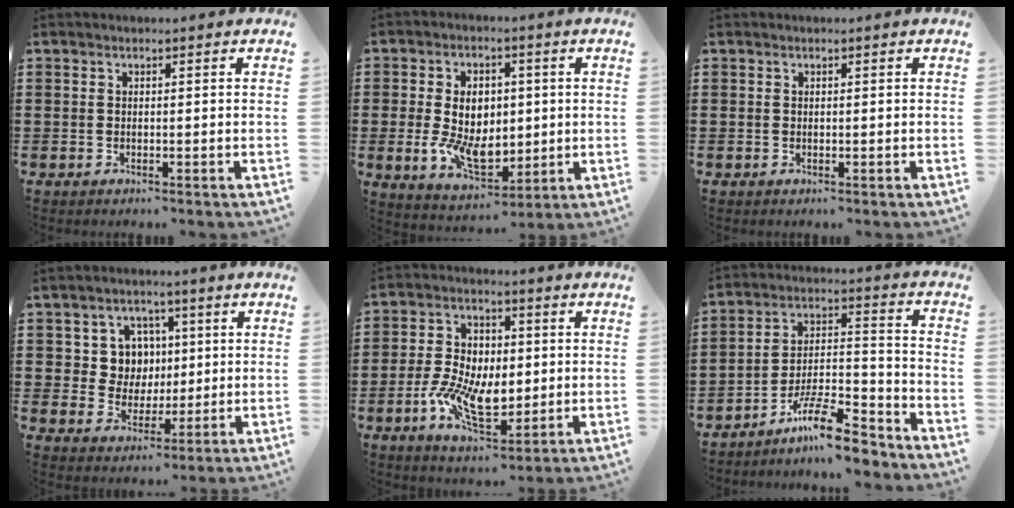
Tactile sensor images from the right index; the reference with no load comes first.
{"total": 8.9, "force": [0.0, 6.1, 6.5], "torque": [-0.122, 0.004, -0.004]}
{"total": 0.0}
{"total": 6.8, "force": [1.5, 6.3, 2.2], "torque": [-0.066, 0.018, 0.026]}
{"total": 9.7, "force": [-1.8, 5.7, 7.6], "torque": [-0.175, 0.006, -0.037]}
{"total": 11.5, "force": [-9.4, 2.2, 6.3], "torque": [-0.104, 0.036, -0.179]}